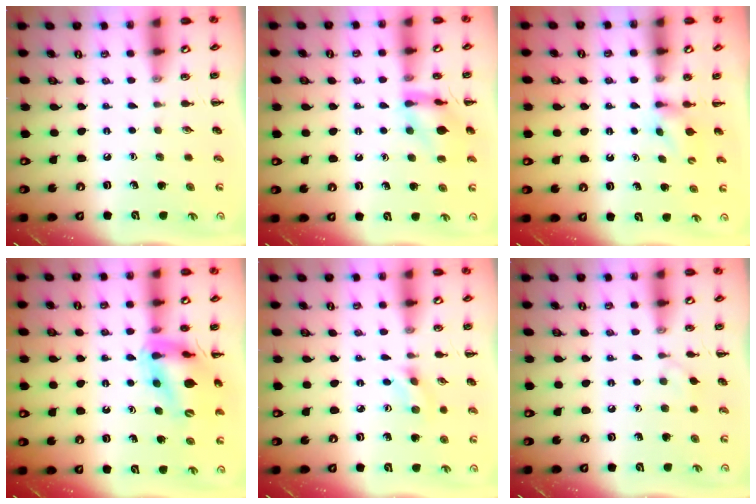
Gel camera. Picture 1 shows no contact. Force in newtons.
{"total": 13.3, "press": 13.2, "slide": 1.2}
{"total": 3.5, "press": 3.3, "slide": 1.0}
{"total": 17.3, "press": 17.0, "slide": 3.0}
{"total": 2.0, "press": 1.9, "slide": 0.8}
{"total": 2.9, "press": 2.6, "slide": 1.1}